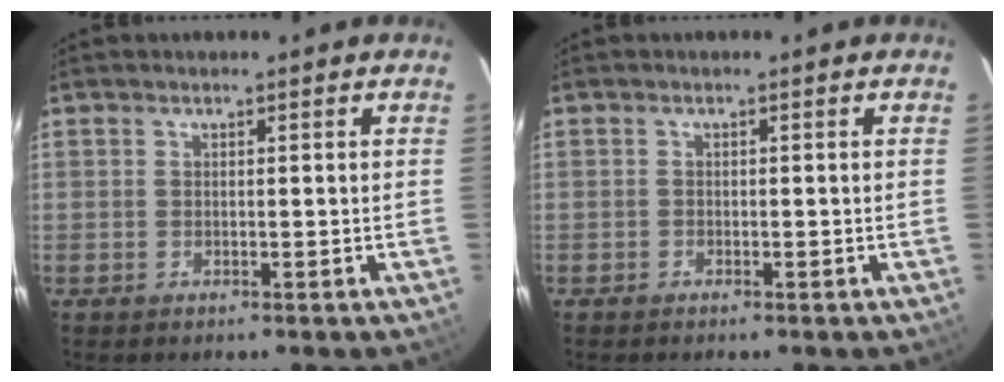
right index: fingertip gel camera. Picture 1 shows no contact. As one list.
[{"total": 0.6, "force": [-0.5, 0.3, 0.0], "torque": [-0.004, 0.002, -0.011]}]